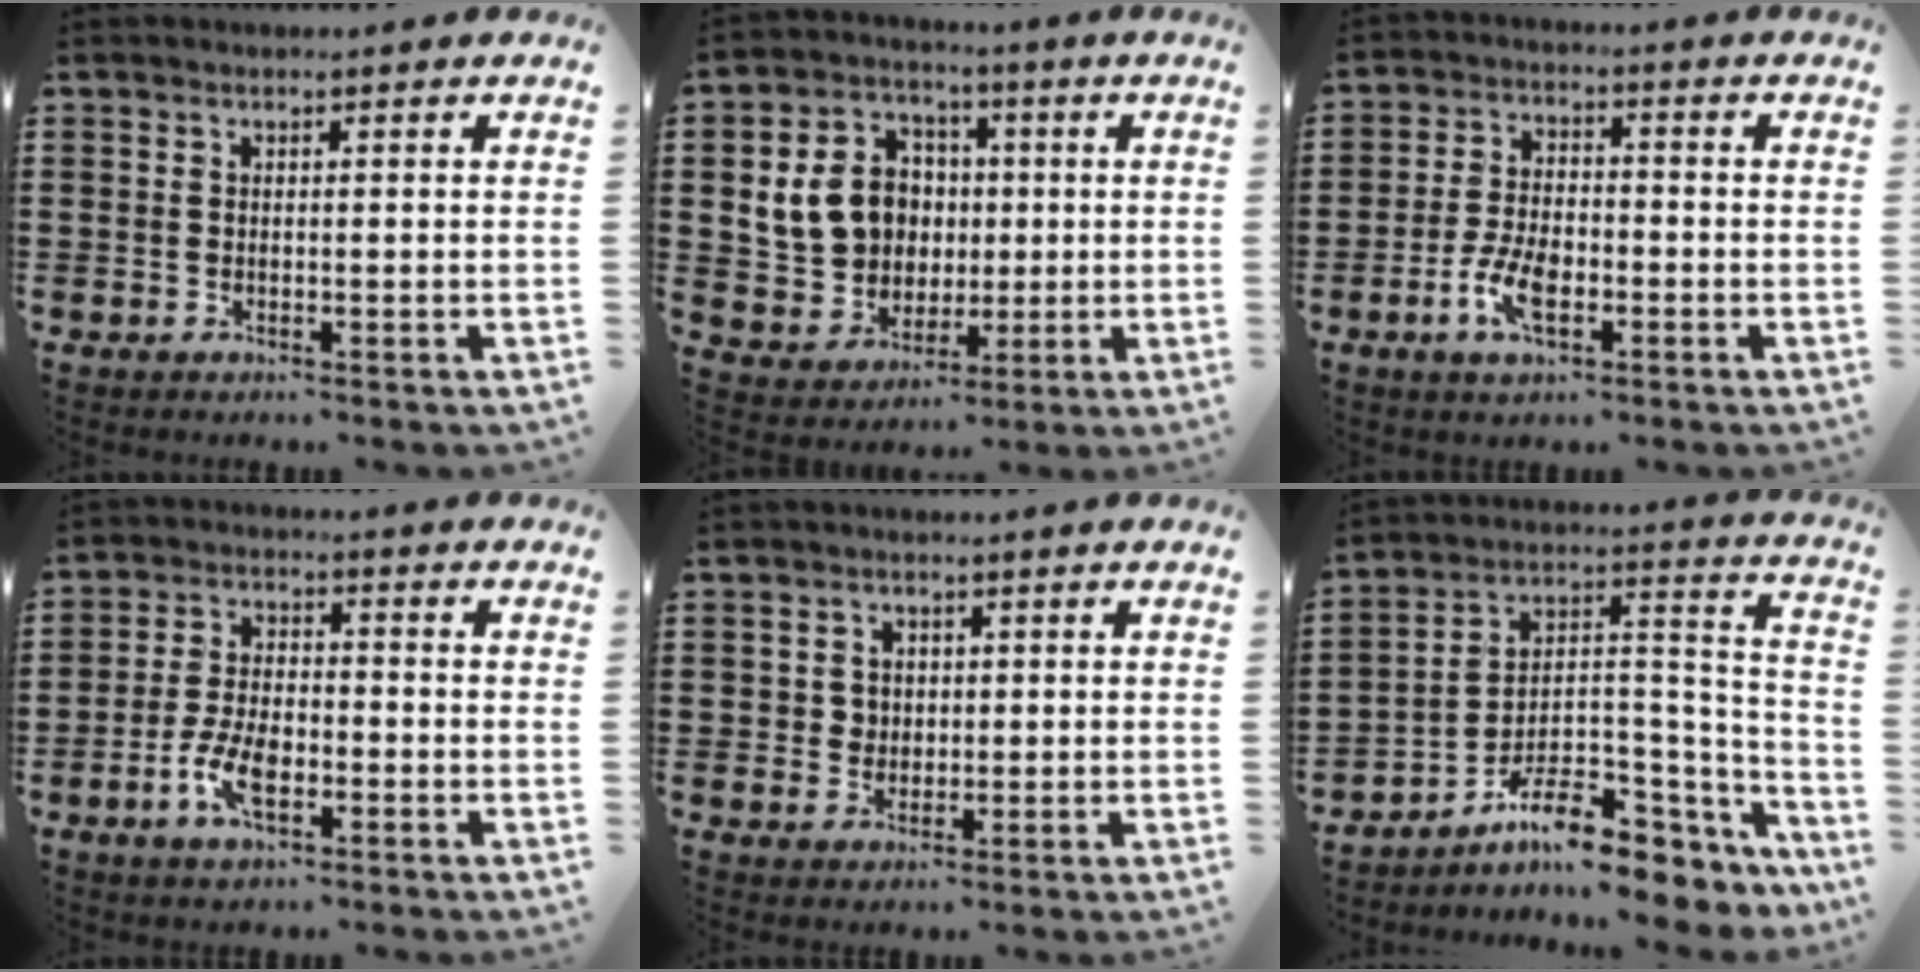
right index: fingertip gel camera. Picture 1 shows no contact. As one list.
[{"total": 9.7, "force": [1.3, 8.6, 4.4], "torque": [-0.124, 0.017, 0.029]}, {"total": 6.3, "force": [-2.5, 3.2, 4.8], "torque": [-0.107, 0.004, -0.052]}, {"total": 6.3, "force": [-2.6, 3.0, 4.9], "torque": [-0.116, 0.000, -0.055]}, {"total": 2.4, "force": [0.3, 2.3, 0.6], "torque": [-0.021, 0.010, 0.004]}, {"total": 10.1, "force": [-7.3, 4.2, 5.6], "torque": [-0.092, 0.013, -0.130]}]